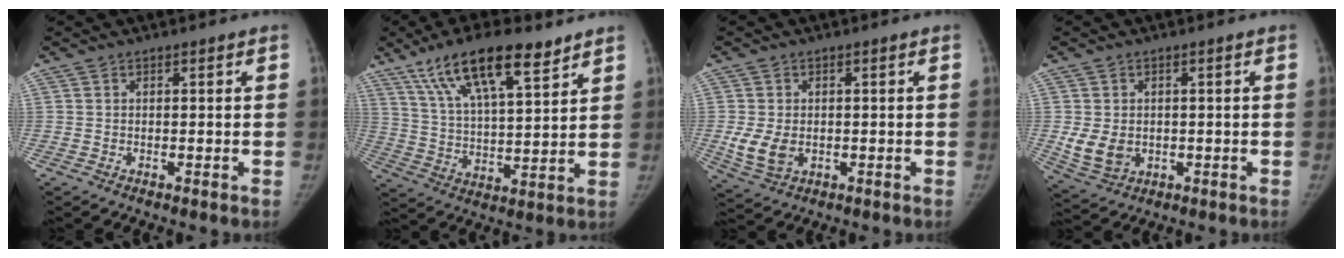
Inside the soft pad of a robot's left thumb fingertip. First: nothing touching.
{"total": 16.9, "force": [10.8, 5.4, 11.8], "torque": [-0.187, -0.033, 0.198]}
{"total": 6.2, "force": [-0.7, 4.3, 4.3], "torque": [-0.084, -0.012, -0.004]}
{"total": 6.5, "force": [-0.4, 5.1, 4.1], "torque": [-0.064, -0.011, 0.007]}